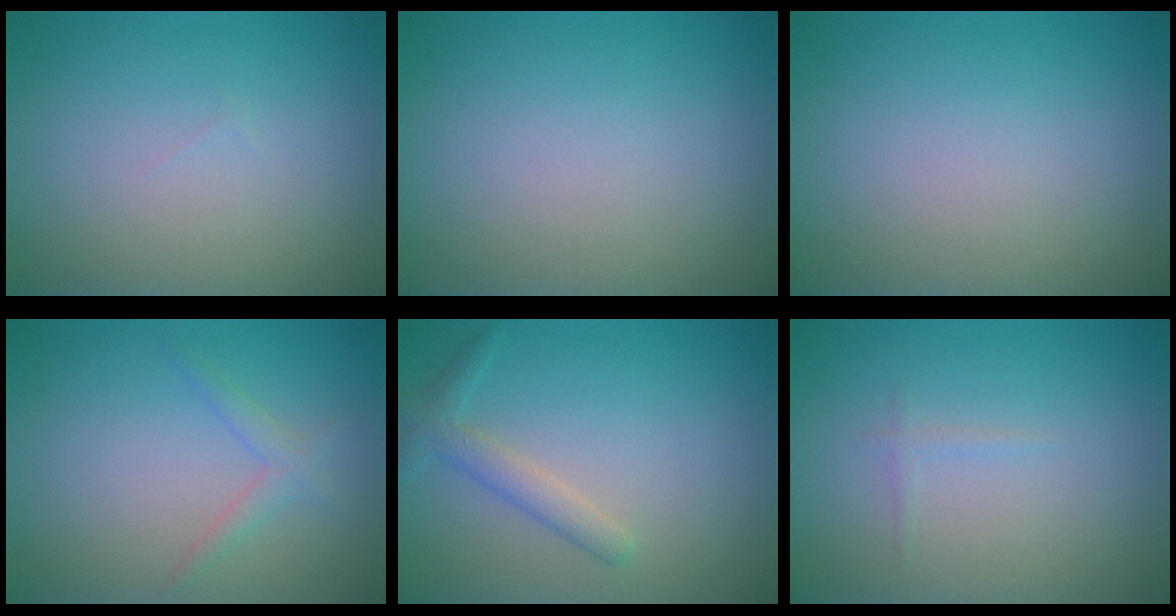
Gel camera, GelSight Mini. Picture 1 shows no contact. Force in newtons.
{"total": 0.0}
{"total": 0.0}
{"total": 1.5, "press": 1.5, "slide": 0.1}
{"total": 2.2, "press": 2.2, "slide": 0.1}
{"total": 0.6, "press": 0.6, "slide": 0.0}